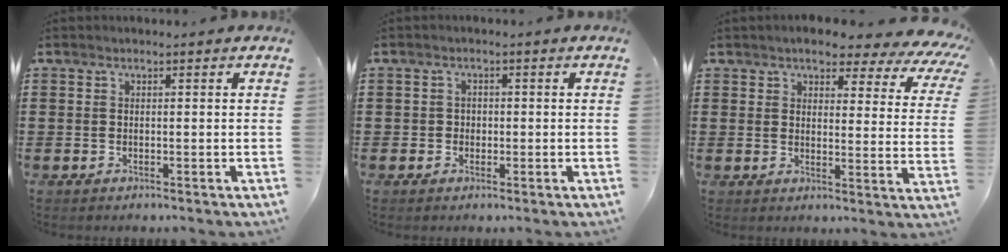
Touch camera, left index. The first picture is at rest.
{"total": 1.4, "force": [-0.3, 1.3, 0.3], "torque": [-0.010, 0.004, -0.009]}
{"total": 4.4, "force": [3.9, 1.0, 2.0], "torque": [-0.051, -0.024, 0.061]}